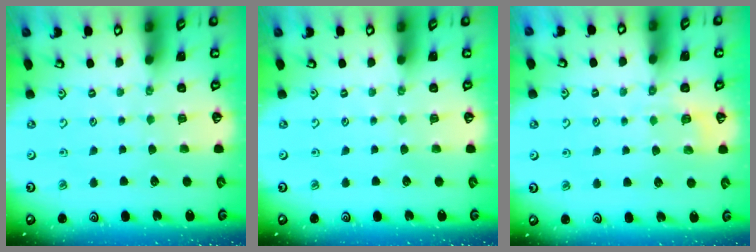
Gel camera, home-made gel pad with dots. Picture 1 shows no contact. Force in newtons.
{"total": 0.0}
{"total": 3.4, "press": 2.8, "slide": 1.9}